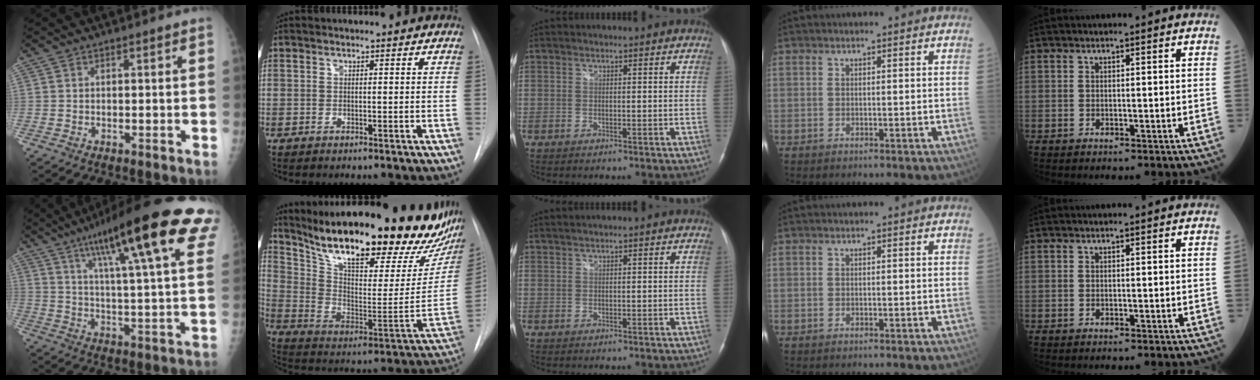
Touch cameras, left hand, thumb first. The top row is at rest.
{"thumb": {"total": 27.7, "force": [15.1, 4.8, 22.7], "torque": [-0.326, -0.018, 0.217]}, "index": {"total": 31.3, "force": [25.3, 6.6, 17.2], "torque": [-0.284, -0.071, 0.355]}, "middle": {"total": 1.1, "force": [0.9, -0.1, 0.6], "torque": [-0.015, 0.014, 0.022]}}